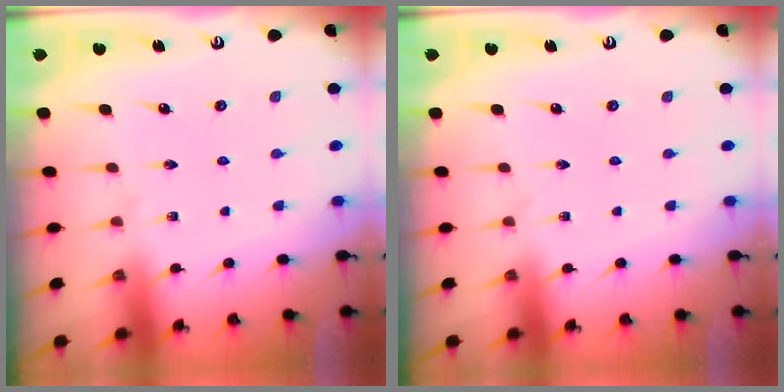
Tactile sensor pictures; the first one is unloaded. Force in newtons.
{"total": 0.0}